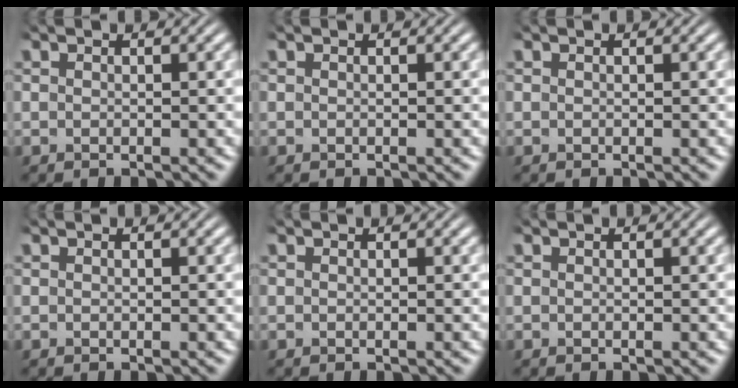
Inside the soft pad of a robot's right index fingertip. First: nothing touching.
{"total": 0.0}
{"total": 0.0}
{"total": 0.0}
{"total": 0.0}
{"total": 0.0}